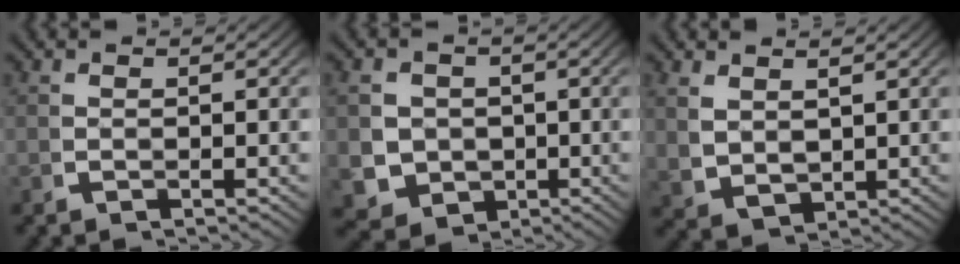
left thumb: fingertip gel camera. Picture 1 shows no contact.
{"total": 8.4, "force": [-1.9, 7.4, 3.4], "torque": [-0.078, -0.050, -0.012]}
{"total": 3.0, "force": [1.2, 2.1, 1.7], "torque": [-0.046, -0.022, 0.046]}